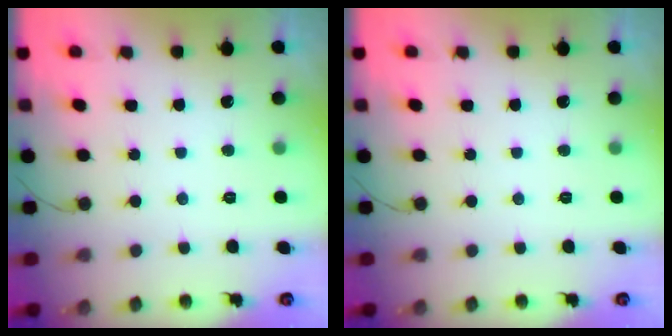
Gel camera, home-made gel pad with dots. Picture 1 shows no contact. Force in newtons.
{"total": 0.0}